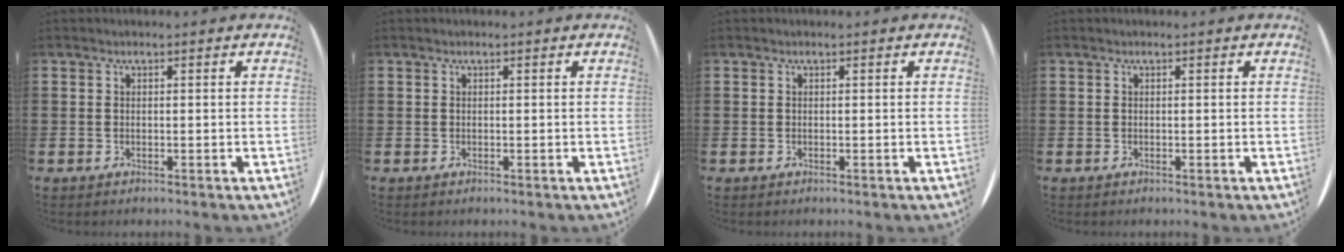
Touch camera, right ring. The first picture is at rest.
{"total": 0.0}
{"total": 0.0}
{"total": 0.0}